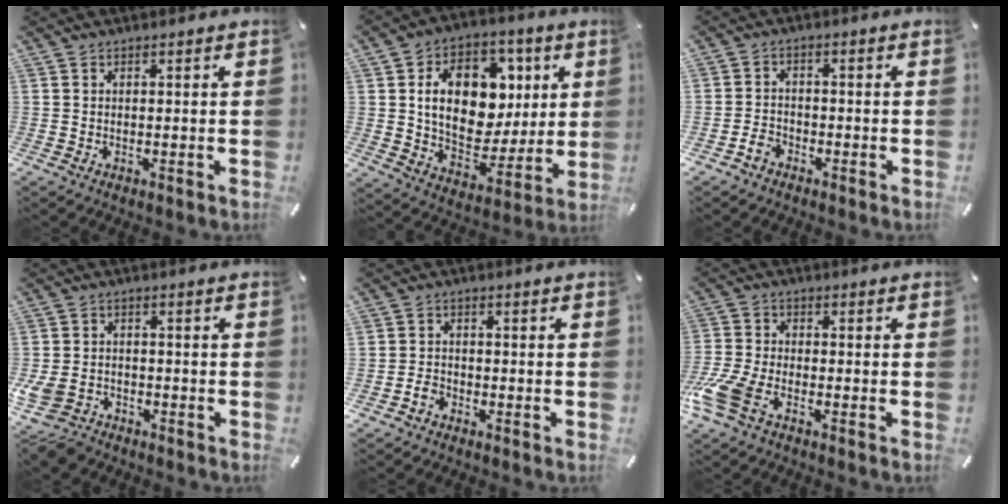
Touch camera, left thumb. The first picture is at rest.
{"total": 18.3, "force": [4.2, 13.7, 11.5], "torque": [-0.181, -0.013, 0.081]}
{"total": 3.4, "force": [-2.2, 2.4, 0.9], "torque": [-0.015, 0.012, -0.044]}
{"total": 7.4, "force": [-4.1, 4.9, 3.7], "torque": [-0.093, 0.010, -0.079]}
{"total": 3.1, "force": [-1.7, 2.4, 1.0], "torque": [-0.016, 0.009, -0.034]}
{"total": 9.6, "force": [-5.2, 5.0, 6.4], "torque": [-0.157, 0.005, -0.100]}